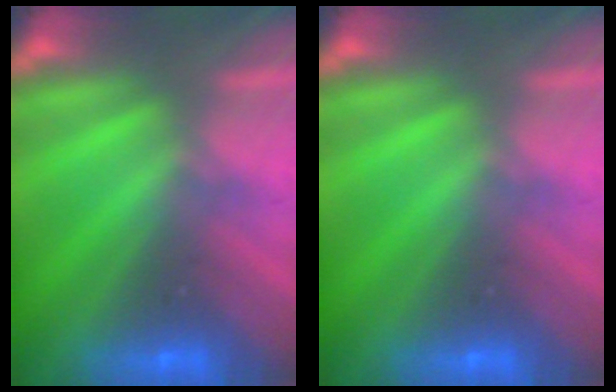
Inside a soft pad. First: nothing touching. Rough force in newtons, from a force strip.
{"total": 0.0}